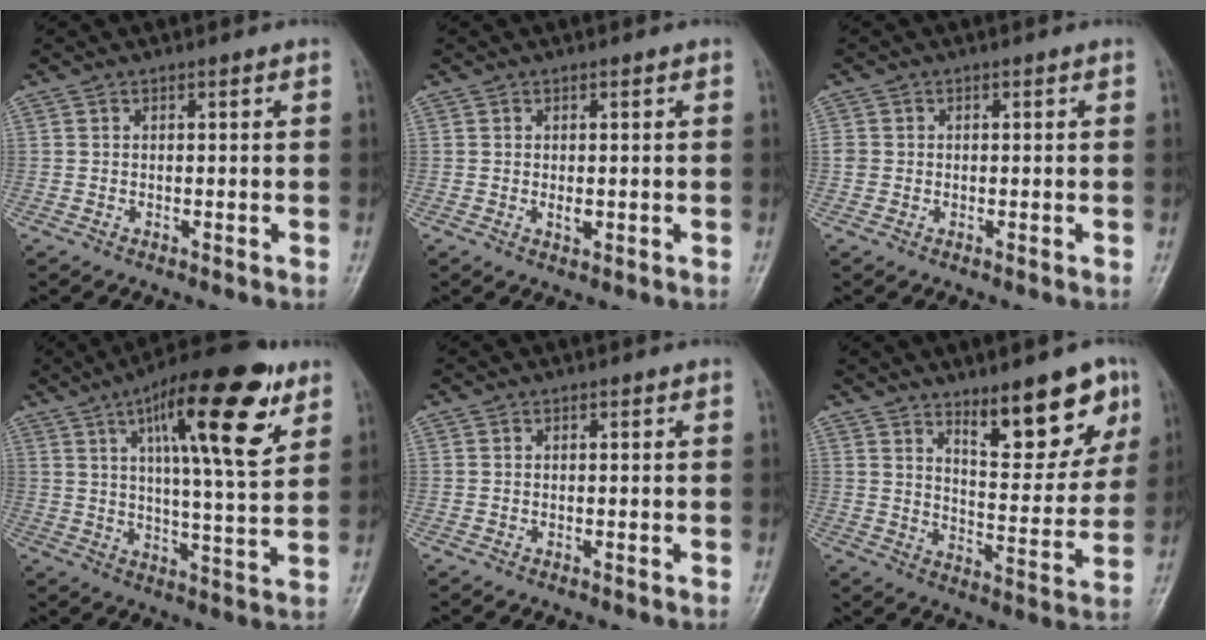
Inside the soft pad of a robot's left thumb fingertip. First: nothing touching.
{"total": 1.8, "force": [0.1, 0.9, 1.6], "torque": [-0.022, -0.004, 0.003]}
{"total": 1.6, "force": [-0.1, 1.5, 0.5], "torque": [-0.003, 0.004, 0.001]}
{"total": 19.5, "force": [9.1, 5.3, 16.4], "torque": [-0.228, -0.026, 0.137]}
{"total": 0.0}
{"total": 14.0, "force": [8.7, 5.0, 9.8], "torque": [-0.094, -0.059, 0.133]}